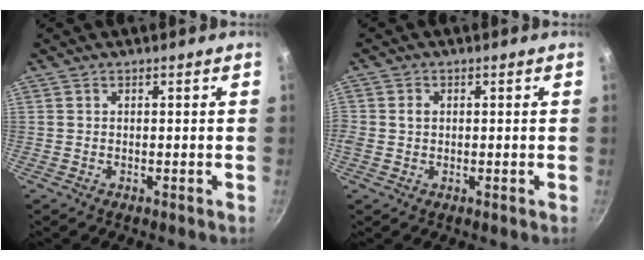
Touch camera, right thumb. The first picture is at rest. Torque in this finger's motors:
{"motor_torque": [0.11, 0.90, 0.11, 0.42, 0.07]}